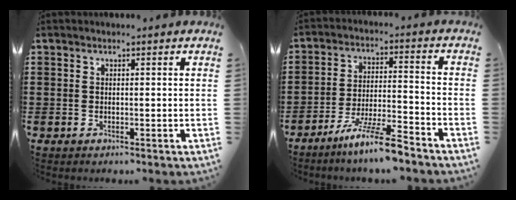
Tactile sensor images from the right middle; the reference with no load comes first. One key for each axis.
{"total": 8.5, "fx": -6.8, "fy": 0.1, "fz": 5.1, "tx": -0.107, "ty": -0.008, "tz": -0.132}